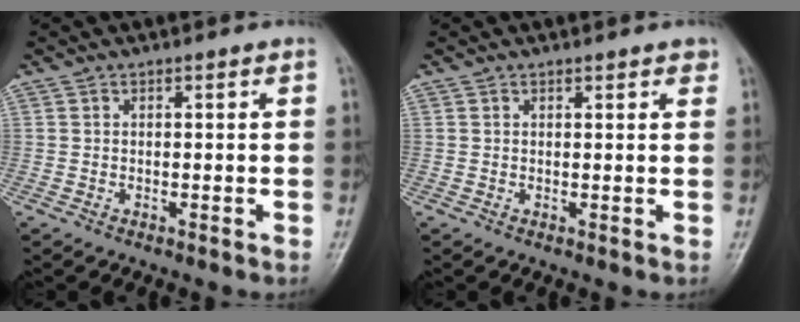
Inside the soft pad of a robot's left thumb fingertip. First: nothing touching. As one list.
[{"total": 2.0, "force": [1.5, 0.7, 1.2], "torque": [-0.006, -0.002, 0.015]}]